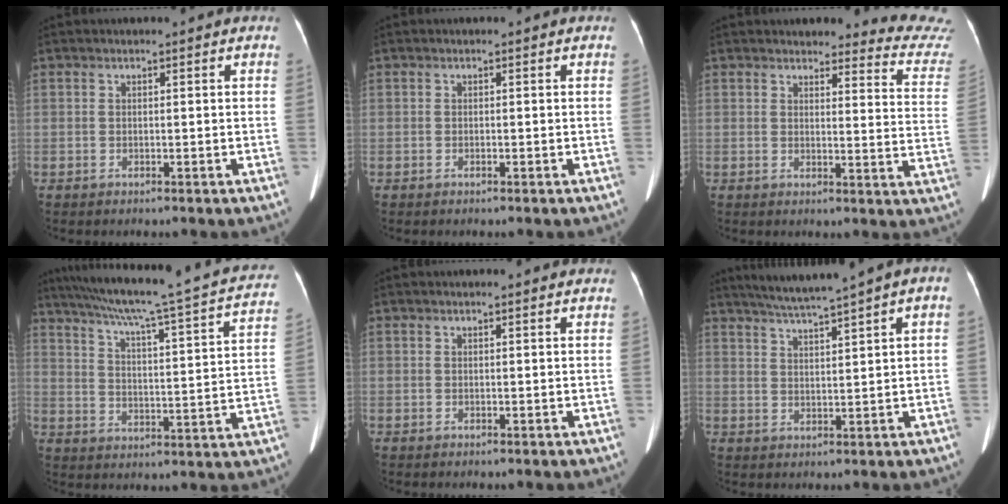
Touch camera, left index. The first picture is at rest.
{"total": 0.0}
{"total": 13.0, "force": [12.9, 1.0, 1.0], "torque": [0.024, -0.099, 0.104]}
{"total": 28.0, "force": [23.8, 1.4, 14.7], "torque": [-0.232, -0.025, 0.304]}
{"total": 2.2, "force": [2.1, 0.2, 0.8], "torque": [-0.012, 0.013, 0.019]}
{"total": 7.6, "force": [5.4, -0.8, 5.3], "torque": [-0.080, 0.018, 0.090]}